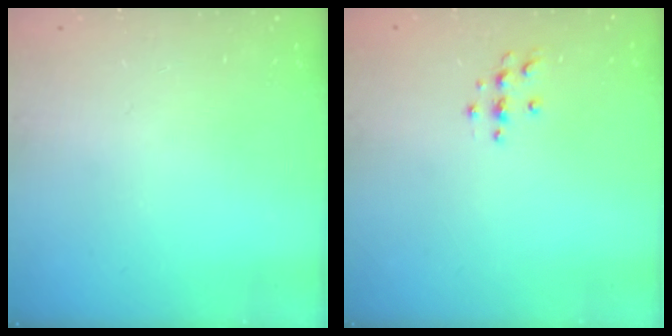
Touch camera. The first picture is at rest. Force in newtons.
{"total": 3.7, "press": 3.7, "slide": 0.4}